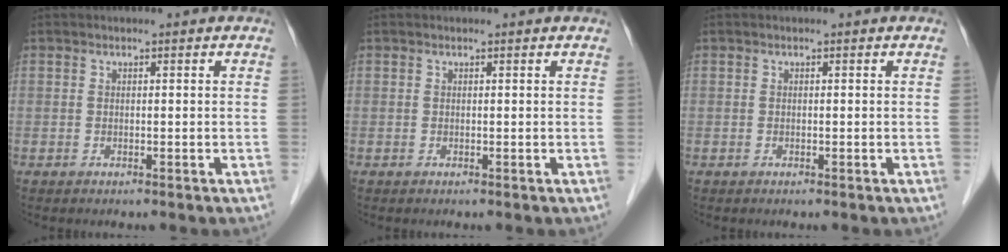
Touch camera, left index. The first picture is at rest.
{"total": 0.0}
{"total": 0.0}